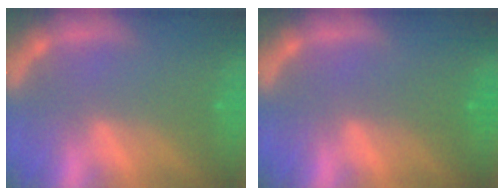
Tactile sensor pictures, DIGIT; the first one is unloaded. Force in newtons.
{"total": 1.5}